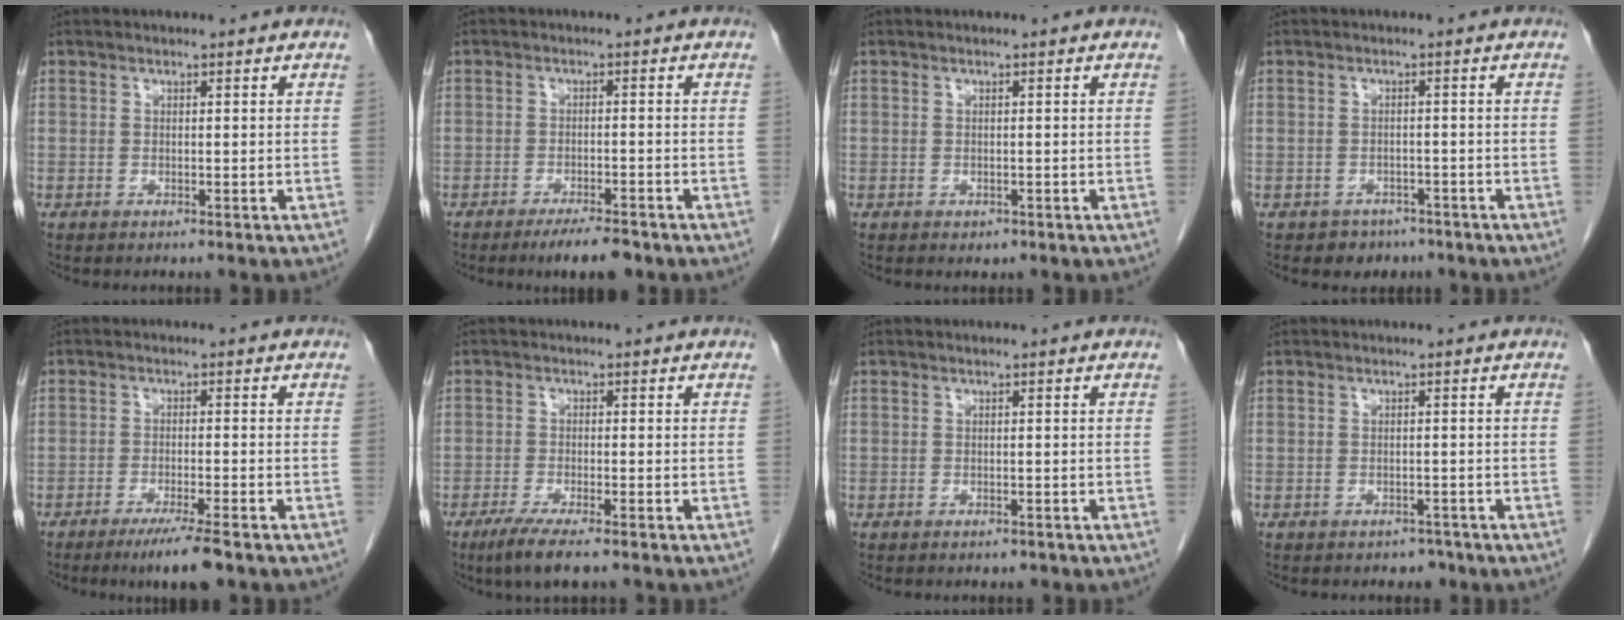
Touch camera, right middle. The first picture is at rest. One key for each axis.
{"total": 5.1, "fx": -3.9, "fy": 1.0, "fz": 3.2, "tx": -0.048, "ty": -0.005, "tz": -0.058}
{"total": 0.7, "fx": -0.3, "fy": 0.5, "fz": 0.3, "tx": -0.006, "ty": 0.001, "tz": -0.001}
{"total": 3.1, "fx": -2.1, "fy": 2.2, "fz": 0.0, "tx": -0.006, "ty": 0.012, "tz": -0.026}
{"total": 5.7, "fx": -4.1, "fy": -0.1, "fz": 4.1, "tx": -0.065, "ty": -0.014, "tz": -0.068}
{"total": 5.3, "fx": -3.6, "fy": 0.4, "fz": 3.8, "tx": -0.069, "ty": -0.015, "tz": -0.061}
{"total": 0.7, "fx": -0.6, "fy": 0.3, "fz": 0.2, "tx": -0.009, "ty": -0.001, "tz": -0.006}
{"total": 2.0, "fx": -1.6, "fy": 1.1, "fz": 0.2, "tx": -0.004, "ty": 0.004, "tz": -0.023}